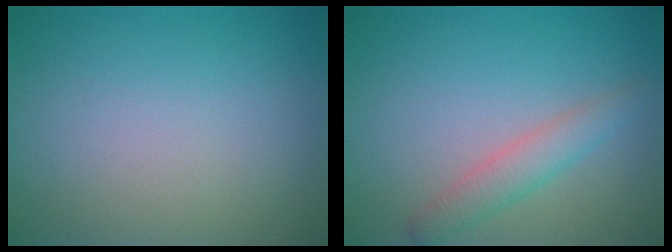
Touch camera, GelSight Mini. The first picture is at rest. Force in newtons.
{"total": 2.4, "press": 2.4, "slide": 0.2}